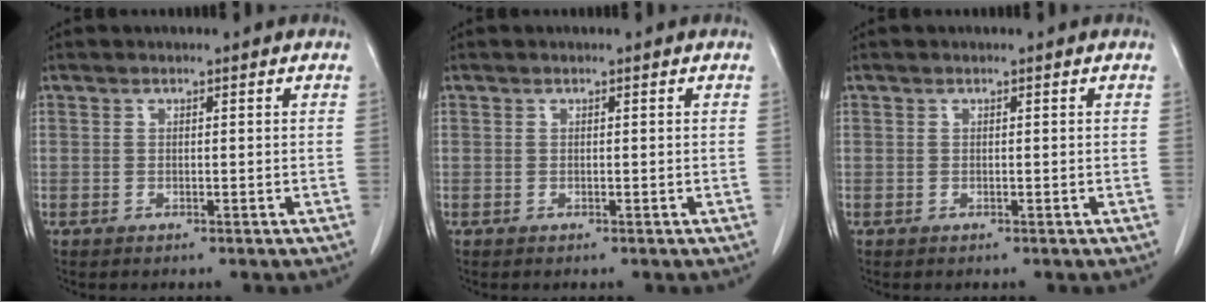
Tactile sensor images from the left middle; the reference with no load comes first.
{"total": 0.0}
{"total": 0.0}